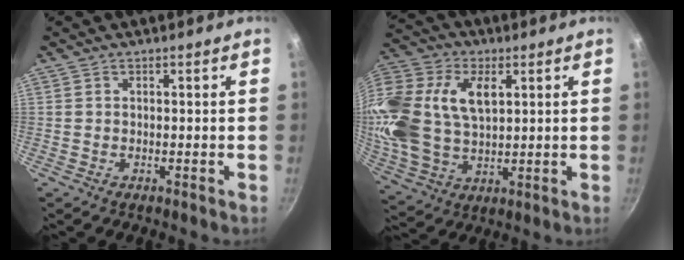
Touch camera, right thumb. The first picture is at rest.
{"total": 23.6, "force": [6.1, 15.3, 16.9], "torque": [-0.377, 0.015, 0.113]}